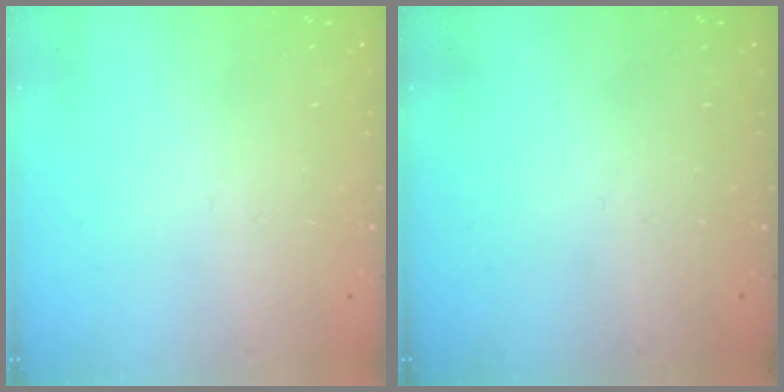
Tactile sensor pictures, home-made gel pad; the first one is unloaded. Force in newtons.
{"total": 0.0}